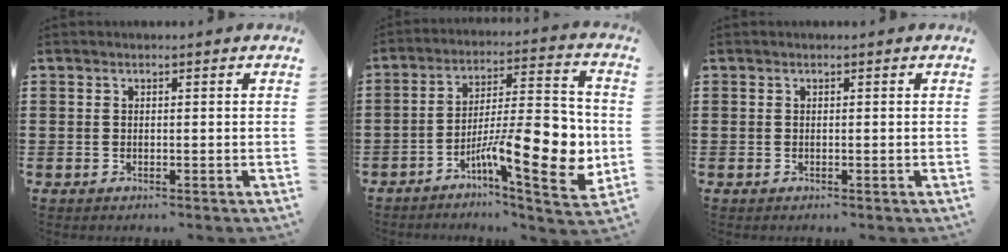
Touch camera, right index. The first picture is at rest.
{"total": 16.1, "force": [-4.6, 5.2, 14.5], "torque": [-0.214, 0.000, -0.072]}
{"total": 0.0}